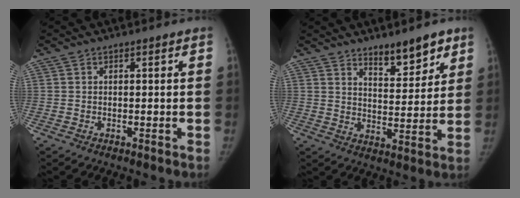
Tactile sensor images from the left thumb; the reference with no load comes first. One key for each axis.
{"total": 8.6, "fx": 6.3, "fy": 3.2, "fz": 4.9, "tx": -0.041, "ty": -0.047, "tz": 0.099}